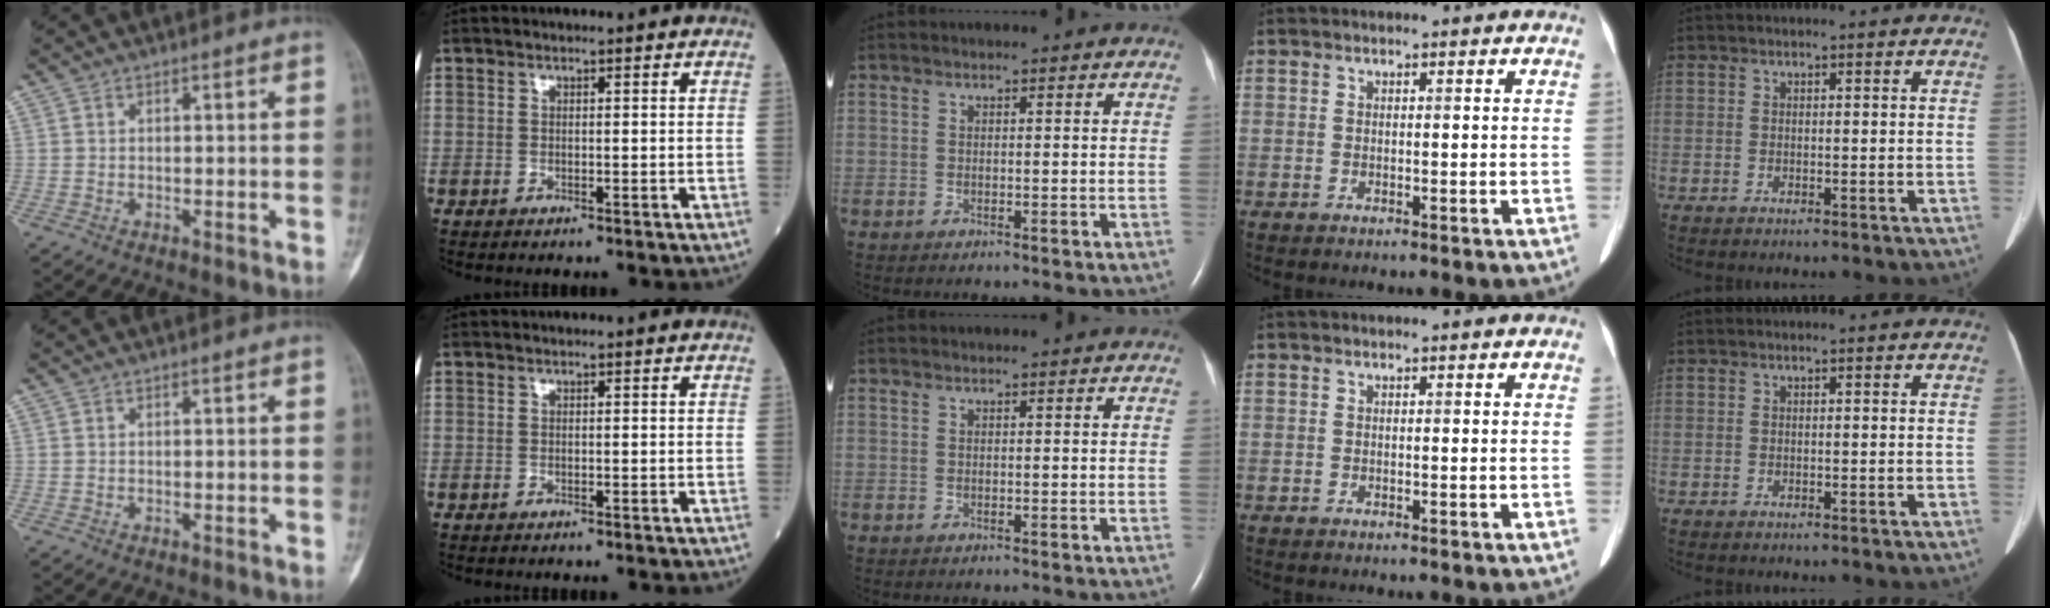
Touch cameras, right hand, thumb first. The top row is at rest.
{}